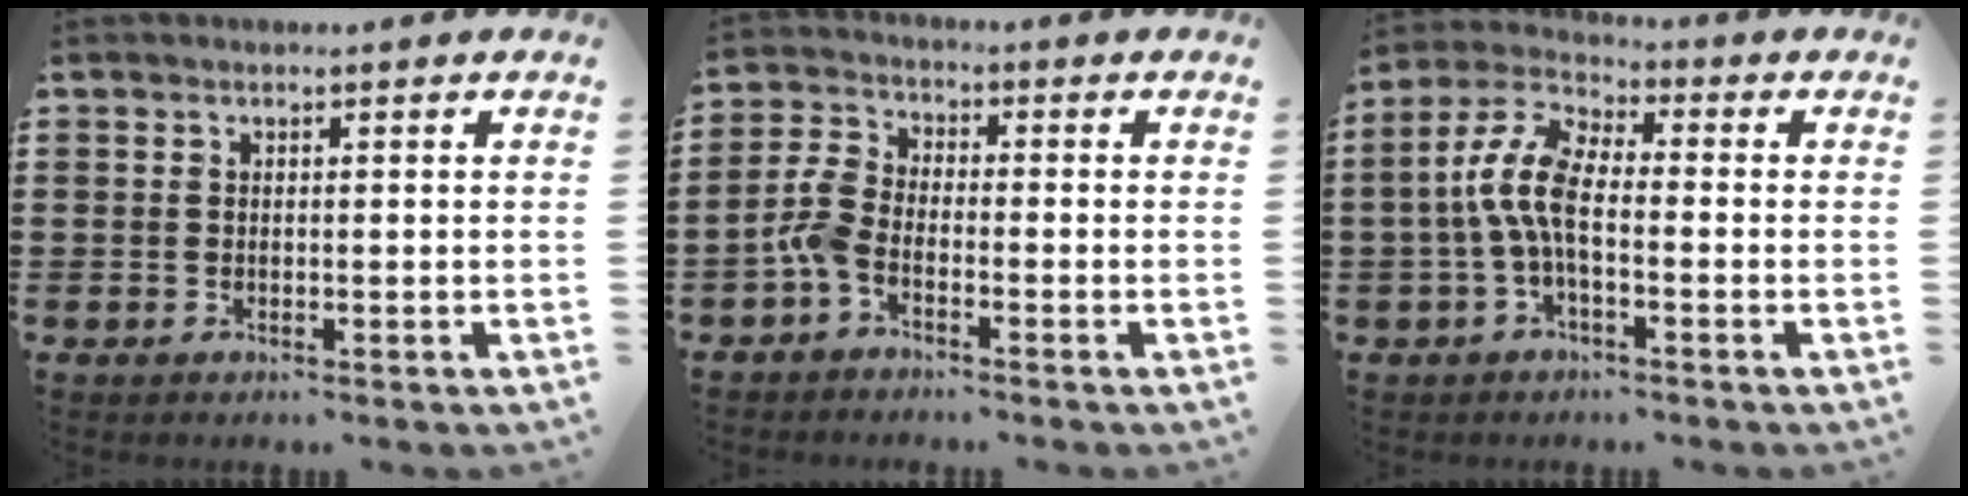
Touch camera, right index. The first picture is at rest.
{"total": 4.3, "force": [-2.6, 1.8, 2.9], "torque": [-0.087, -0.002, -0.058]}
{"total": 8.0, "force": [-1.1, 3.2, 7.2], "torque": [-0.173, -0.006, -0.029]}